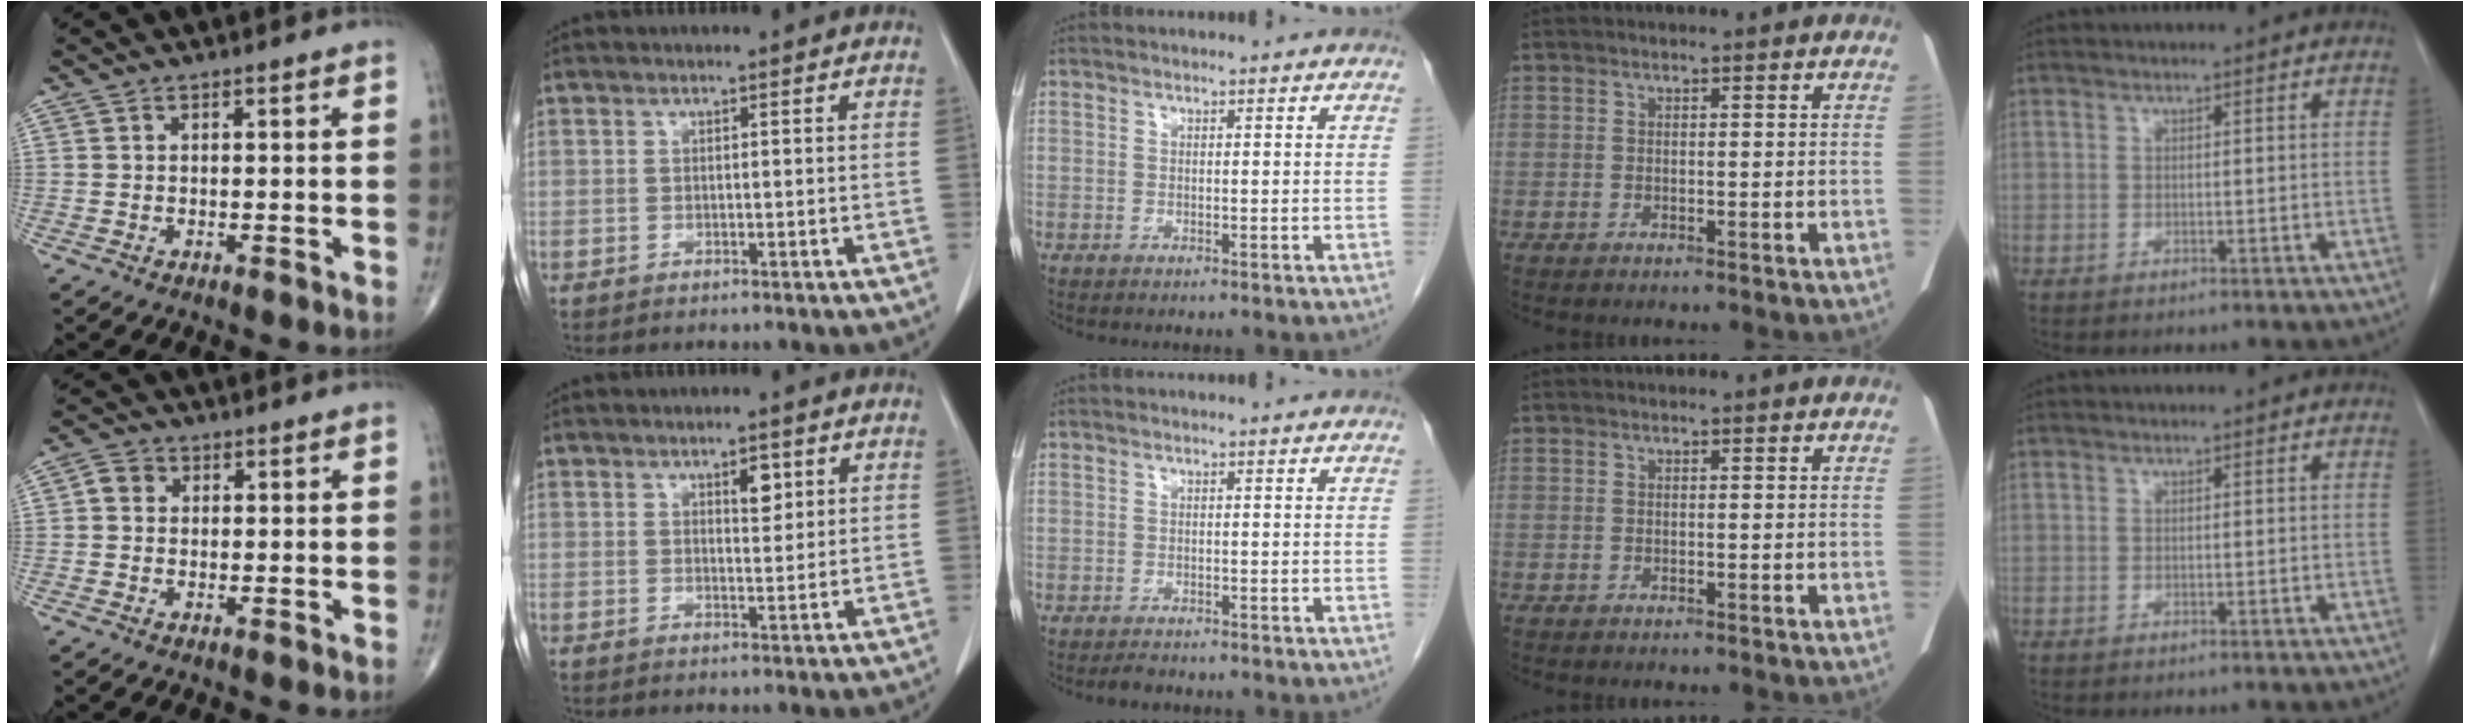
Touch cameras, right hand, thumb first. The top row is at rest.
{"thumb": {"total": 2.8, "force": [0.3, 2.4, 1.3], "torque": [-0.013, 0.007, 0.001]}, "index": {"total": 2.8, "force": [1.4, 1.2, 2.2], "torque": [-0.032, -0.003, 0.023]}, "middle": {"total": 1.4, "force": [-1.2, 0.4, 0.4], "torque": [-0.014, -0.003, -0.016]}}